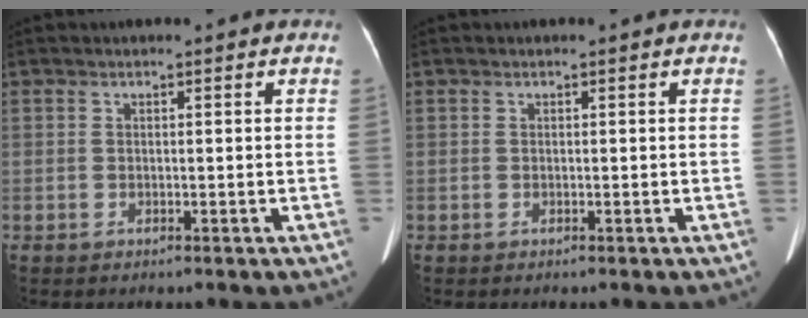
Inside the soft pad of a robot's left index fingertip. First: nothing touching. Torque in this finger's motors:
{"motor_torque": [0.02, 0.00, 0.00, 0.02]}